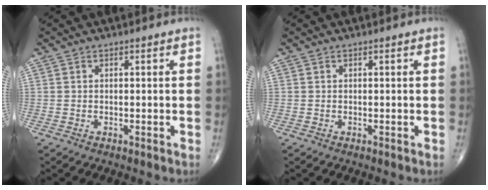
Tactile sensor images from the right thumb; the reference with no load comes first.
{"total": 0.0}